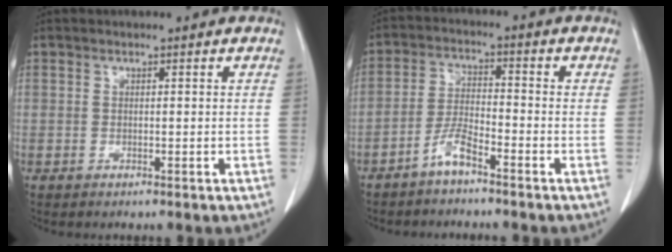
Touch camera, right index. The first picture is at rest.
{"total": 4.4, "force": [-3.4, 0.6, 2.7], "torque": [-0.060, 0.001, -0.071]}